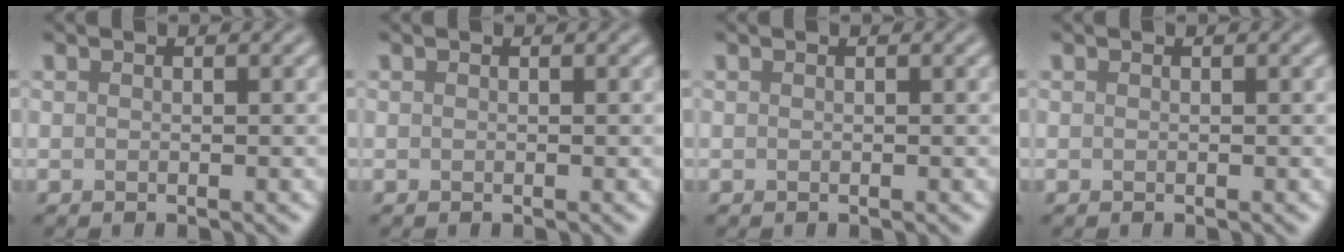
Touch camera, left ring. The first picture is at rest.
{"total": 0.0}
{"total": 0.0}
{"total": 0.0}